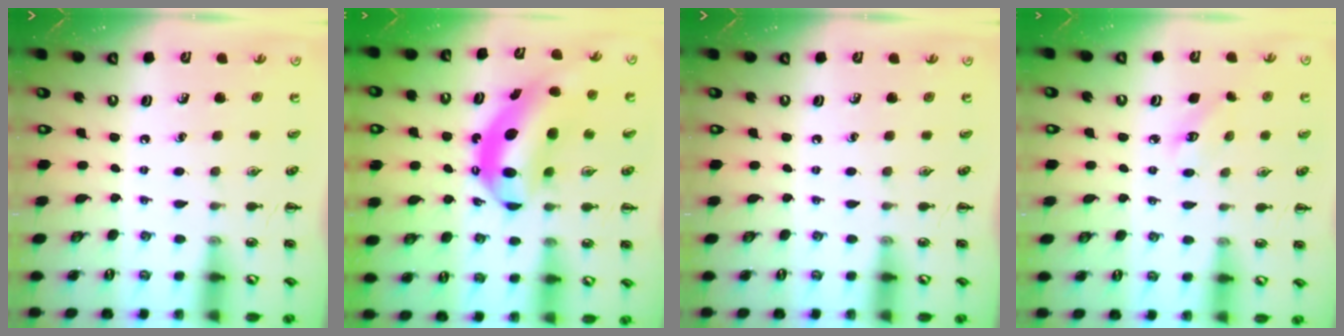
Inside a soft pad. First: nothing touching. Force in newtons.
{"total": 11.8, "press": 11.3, "slide": 3.3}
{"total": 0.0}
{"total": 3.6, "press": 3.5, "slide": 0.9}